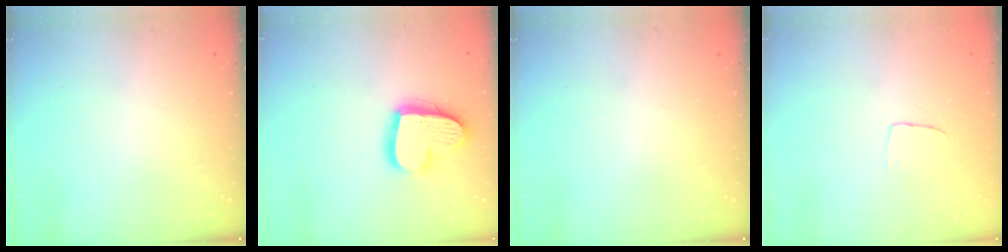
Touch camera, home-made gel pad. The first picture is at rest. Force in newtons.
{"total": 17.7, "press": 17.7, "slide": 1.5}
{"total": 0.0}
{"total": 2.9, "press": 2.9, "slide": 0.1}